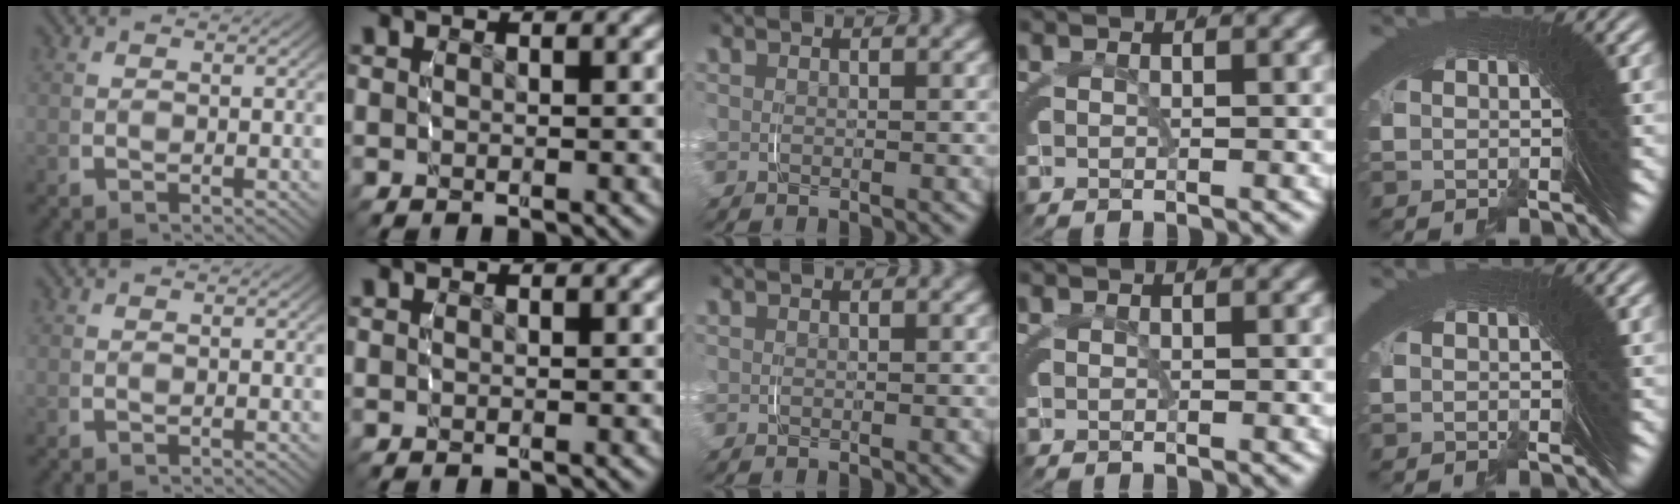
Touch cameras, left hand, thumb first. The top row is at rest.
{}